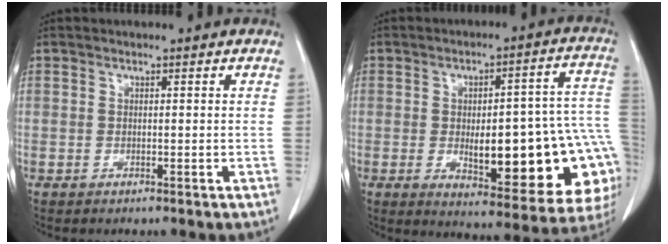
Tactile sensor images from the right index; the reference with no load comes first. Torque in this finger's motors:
{"motor_torque": [1.34, -0.80, 0.40, 0.17]}